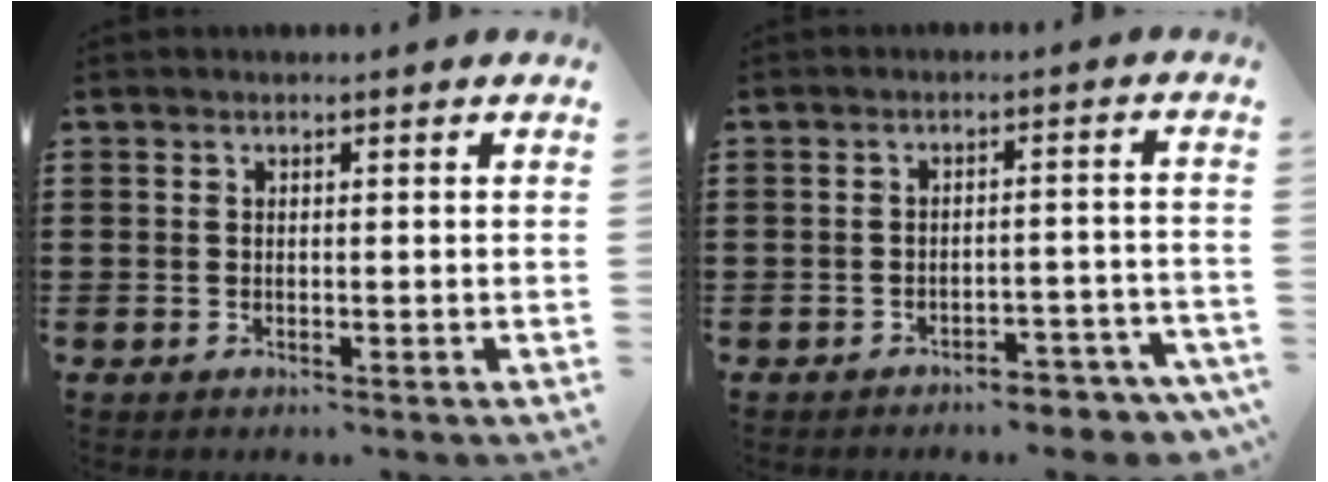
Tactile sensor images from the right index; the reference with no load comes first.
{"total": 3.9, "force": [-3.7, 0.4, 1.2], "torque": [-0.023, 0.000, -0.074]}